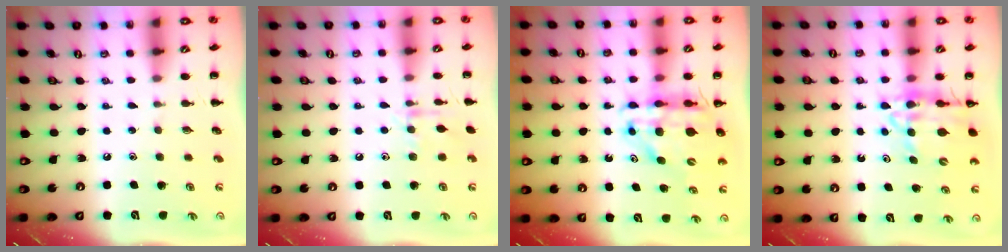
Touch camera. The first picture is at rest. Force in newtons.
{"total": 7.4, "press": 7.4, "slide": 1.1}
{"total": 12.4, "press": 12.0, "slide": 3.4}
{"total": 13.5, "press": 12.9, "slide": 3.9}